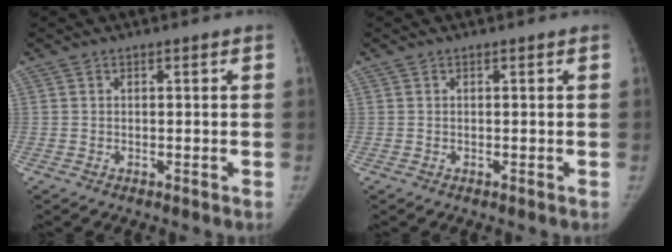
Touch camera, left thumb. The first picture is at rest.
{"total": 0.0}